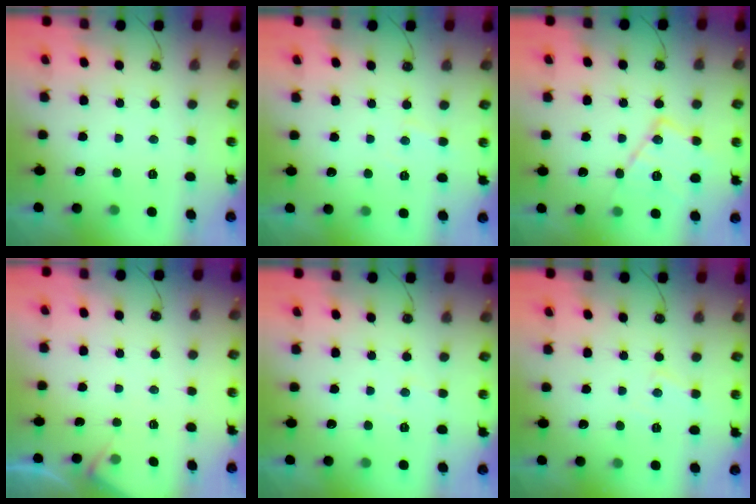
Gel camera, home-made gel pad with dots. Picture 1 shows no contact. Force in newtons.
{"total": 5.2, "press": 5.1, "slide": 0.7}
{"total": 13.5, "press": 13.4, "slide": 1.2}
{"total": 4.3, "press": 4.2, "slide": 0.6}
{"total": 4.4, "press": 4.3, "slide": 0.6}
{"total": 5.6, "press": 5.6, "slide": 0.2}